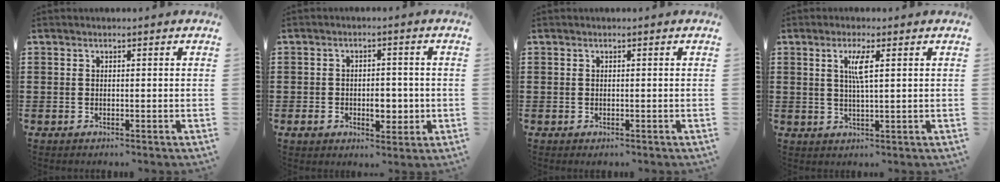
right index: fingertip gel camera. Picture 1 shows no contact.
{"total": 5.0, "force": [-1.1, 3.2, 3.6], "torque": [-0.053, 0.002, -0.024]}
{"total": 0.0}
{"total": 3.5, "force": [1.1, 0.3, 3.3], "torque": [-0.069, 0.001, 0.015]}